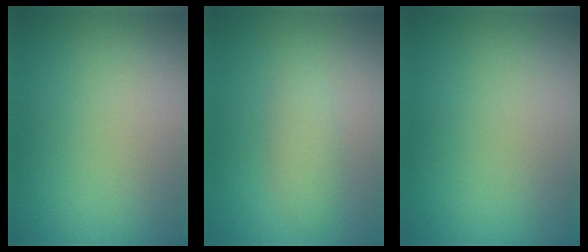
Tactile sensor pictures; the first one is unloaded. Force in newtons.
{"total": 2.0, "press": 2.0, "slide": 0.1}
{"total": 0.0}